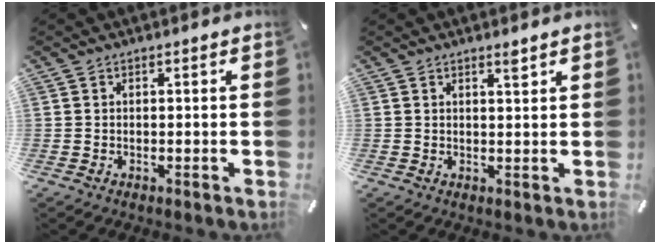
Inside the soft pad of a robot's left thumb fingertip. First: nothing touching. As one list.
[{"total": 1.8, "force": [1.4, 0.3, 1.0], "torque": [-0.014, -0.005, 0.024]}]